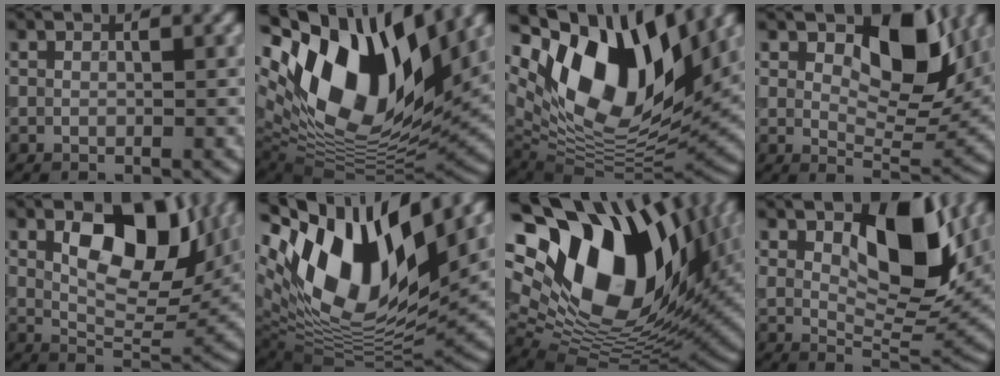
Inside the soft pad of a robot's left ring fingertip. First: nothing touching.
{"total": 17.2, "force": [6.8, 9.3, 12.8], "torque": [-0.250, 0.022, 0.117]}
{"total": 16.3, "force": [6.9, 8.5, 12.1], "torque": [-0.218, 0.019, 0.119]}
{"total": 7.7, "force": [2.9, 4.0, 5.9], "torque": [-0.087, -0.008, 0.045]}
{"total": 9.8, "force": [3.3, 5.0, 7.7], "torque": [-0.125, -0.005, 0.055]}
{"total": 15.7, "force": [6.2, 7.9, 12.1], "torque": [-0.229, 0.021, 0.108]}
{"total": 20.5, "force": [7.5, 12.2, 14.7], "torque": [-0.263, 0.021, 0.142]}
{"total": 10.1, "force": [3.5, 4.8, 8.1], "torque": [-0.127, -0.005, 0.058]}